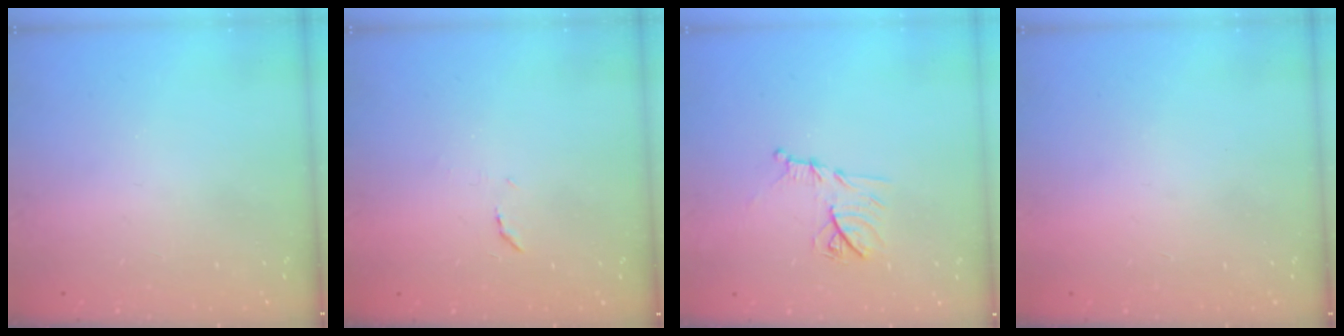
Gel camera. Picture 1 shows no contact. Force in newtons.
{"total": 6.3, "press": 6.2, "slide": 0.6}
{"total": 11.2, "press": 11.2, "slide": 0.5}
{"total": 1.5, "press": 1.5, "slide": 0.1}